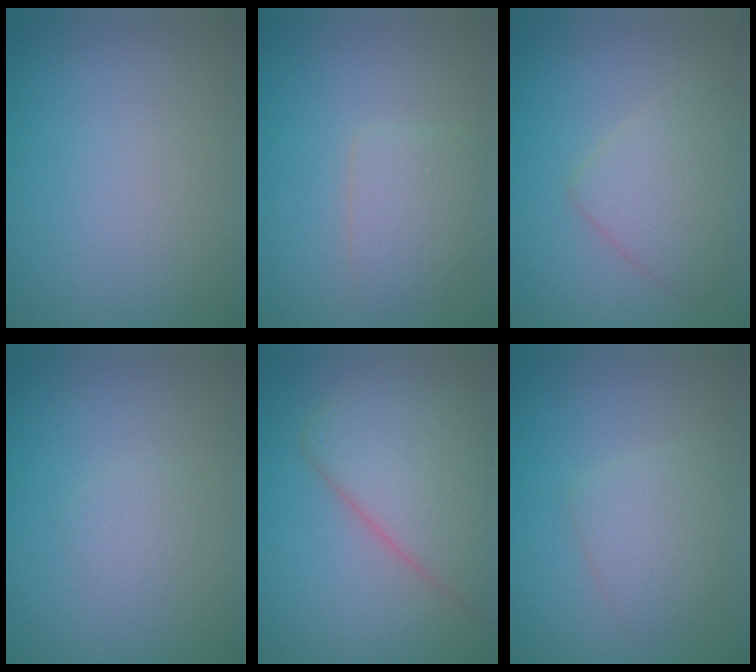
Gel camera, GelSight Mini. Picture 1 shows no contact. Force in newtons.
{"total": 2.3, "press": 2.3, "slide": 0.1}
{"total": 3.4, "press": 3.4, "slide": 0.1}
{"total": 1.0, "press": 1.0, "slide": 0.1}
{"total": 6.4, "press": 6.4, "slide": 0.4}
{"total": 2.6, "press": 2.6, "slide": 0.1}